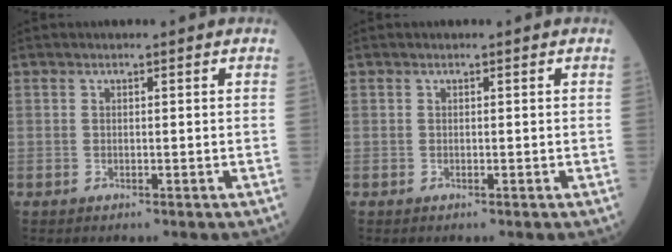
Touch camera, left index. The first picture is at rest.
{"total": 0.0}